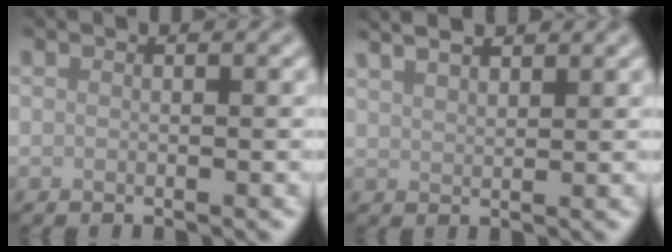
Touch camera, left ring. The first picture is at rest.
{"total": 3.5, "force": [2.8, 1.1, 1.8], "torque": [-0.017, 0.018, 0.030]}